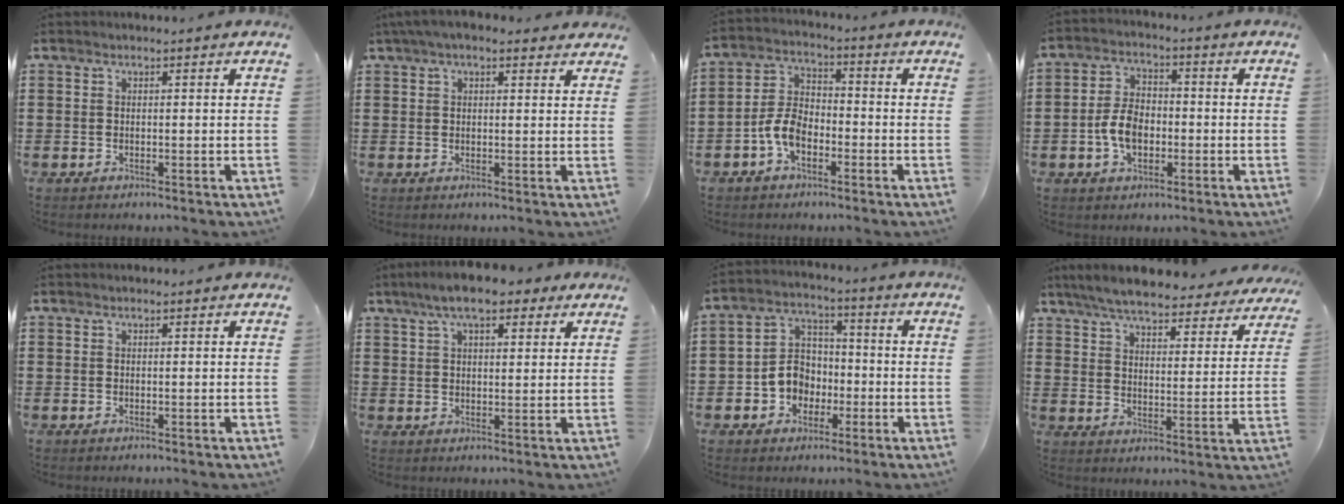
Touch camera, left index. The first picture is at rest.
{"total": 3.9, "force": [2.9, 1.3, 2.3], "torque": [-0.052, 0.002, 0.052]}
{"total": 6.0, "force": [-3.0, 3.5, 3.9], "torque": [-0.103, 0.006, -0.066]}
{"total": 6.2, "force": [-1.6, 3.8, 4.6], "torque": [-0.110, 0.003, -0.037]}
{"total": 0.0}
{"total": 7.8, "force": [5.5, 2.4, 4.9], "torque": [-0.101, 0.003, 0.099]}
{"total": 6.7, "force": [-2.3, 5.8, 2.4], "torque": [-0.071, 0.019, -0.047]}
{"total": 6.6, "force": [6.2, 0.7, 2.1], "torque": [-0.071, -0.036, 0.107]}